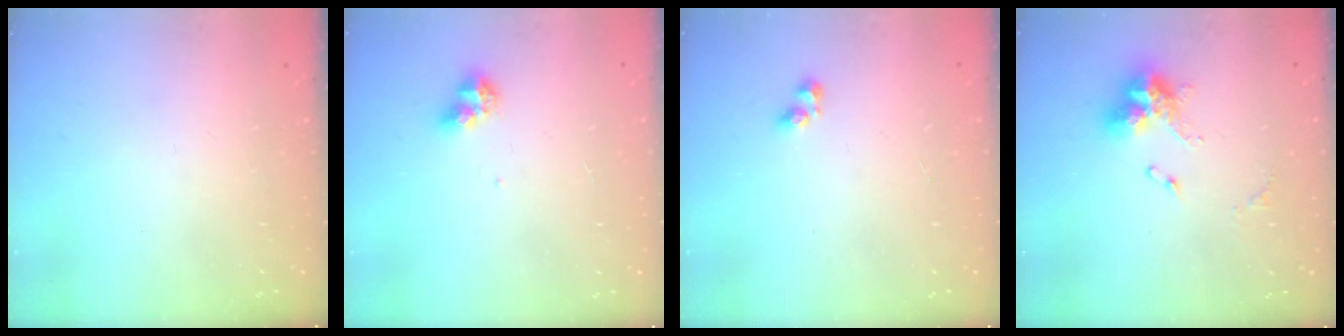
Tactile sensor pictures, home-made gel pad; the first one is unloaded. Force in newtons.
{"total": 7.3, "press": 7.2, "slide": 1.0}
{"total": 3.3, "press": 3.3, "slide": 0.5}
{"total": 11.1, "press": 11.0, "slide": 1.3}